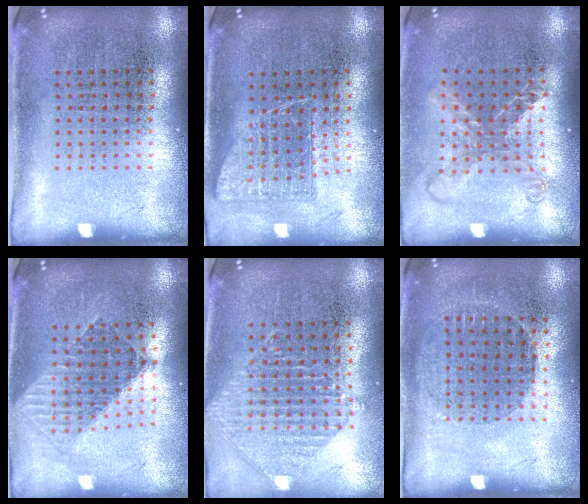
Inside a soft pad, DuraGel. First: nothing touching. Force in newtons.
{"total": 1.0, "press": 0.9, "slide": 0.5}
{"total": 1.6, "press": 1.3, "slide": 0.9}
{"total": 1.5, "press": 1.3, "slide": 0.8}
{"total": 1.0, "press": 1.0, "slide": 0.1}
{"total": 1.0, "press": 0.8, "slide": 0.5}